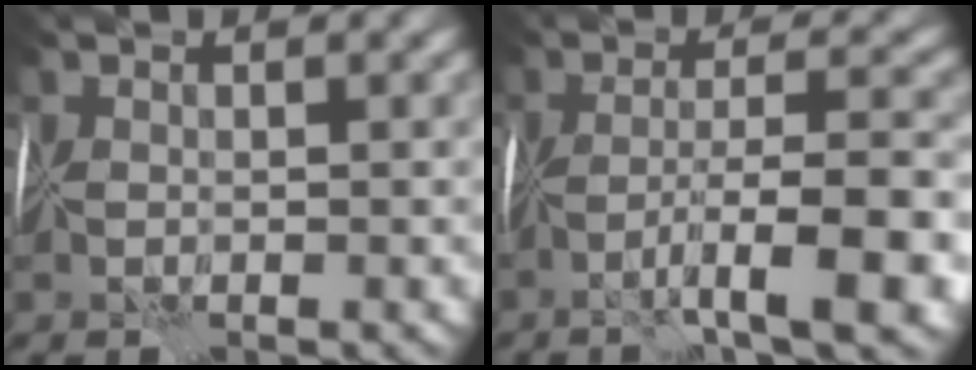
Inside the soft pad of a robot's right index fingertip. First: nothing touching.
{"total": 7.1, "force": [-3.5, 0.1, 6.2], "torque": [-0.089, -0.003, -0.063]}